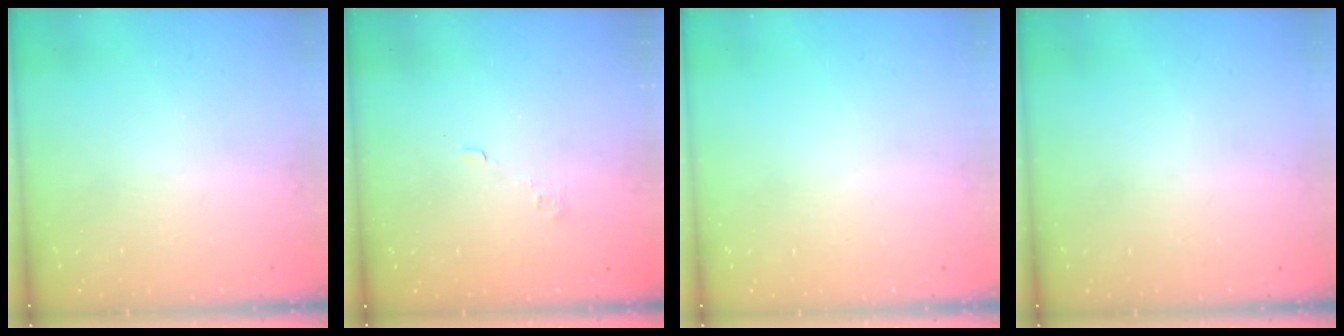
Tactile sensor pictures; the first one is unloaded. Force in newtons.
{"total": 3.4, "press": 3.3, "slide": 0.9}
{"total": 0.0}
{"total": 0.0}